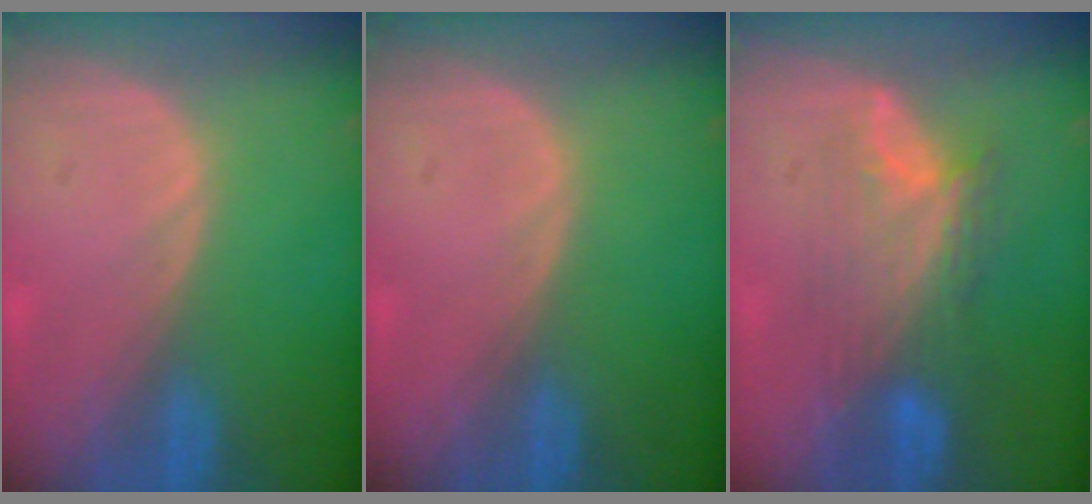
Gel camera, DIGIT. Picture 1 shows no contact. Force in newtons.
{"total": 0.0}
{"total": 7.6, "press": 7.3, "slide": 2.2}